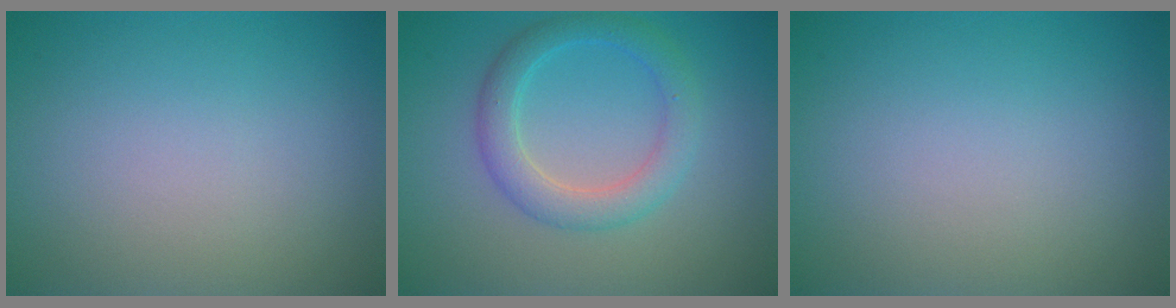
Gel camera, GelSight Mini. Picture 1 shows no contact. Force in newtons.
{"total": 3.5, "press": 3.5, "slide": 0.0}
{"total": 0.0}